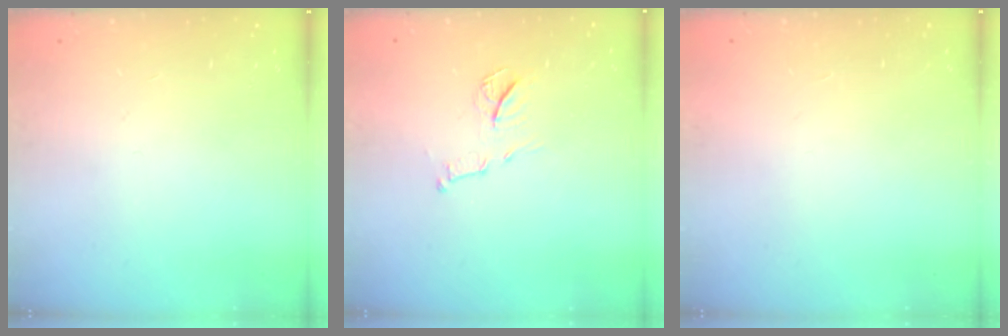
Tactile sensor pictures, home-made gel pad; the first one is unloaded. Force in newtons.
{"total": 9.0, "press": 9.0, "slide": 0.2}
{"total": 1.5, "press": 1.5, "slide": 0.1}